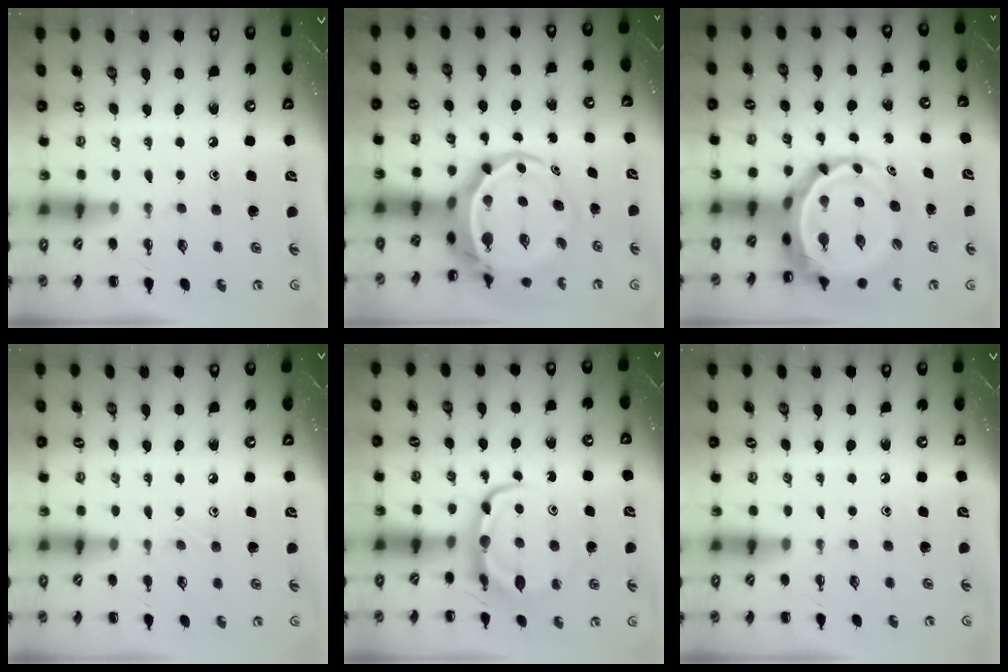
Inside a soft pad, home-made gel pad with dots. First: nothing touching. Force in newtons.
{"total": 6.9, "press": 6.6, "slide": 2.0}
{"total": 6.6, "press": 6.3, "slide": 2.0}
{"total": 3.3, "press": 3.1, "slide": 1.1}
{"total": 6.9, "press": 6.9, "slide": 1.0}
{"total": 0.0}